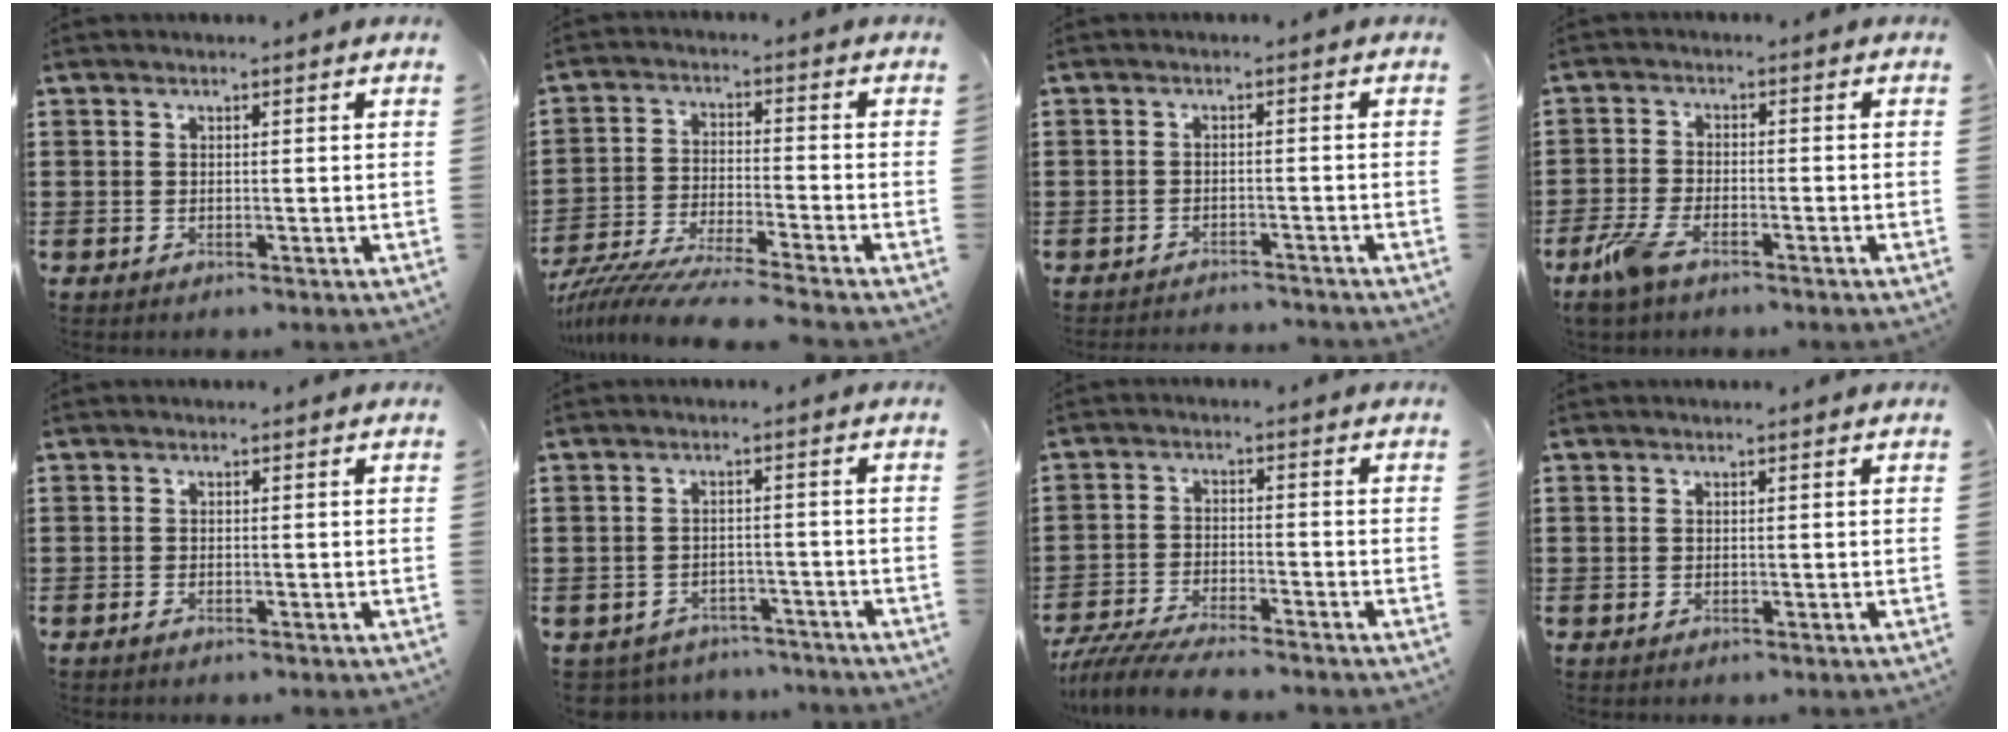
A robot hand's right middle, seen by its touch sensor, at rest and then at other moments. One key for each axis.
{"total": 7.3, "fx": -7.0, "fy": -0.5, "fz": 2.1, "tx": -0.053, "ty": -0.013, "tz": -0.140}
{"total": 1.9, "fx": -1.9, "fy": 0.0, "fz": 0.0, "tx": -0.007, "ty": 0.001, "tz": -0.041}
{"total": 5.2, "fx": -3.4, "fy": 1.6, "fz": 3.6, "tx": -0.093, "ty": -0.005, "tz": -0.071}
{"total": 0.5, "fx": -0.5, "fy": 0.0, "fz": 0.3, "tx": -0.007, "ty": -0.004, "tz": -0.008}
{"total": 3.1, "fx": -3.1, "fy": 0.6, "fz": -0.3, "tx": -0.005, "ty": 0.000, "tz": -0.068}
{"total": 5.8, "fx": -5.5, "fy": 0.4, "fz": 1.8, "tx": -0.046, "ty": -0.008, "tz": -0.110}
{"total": 0.0}